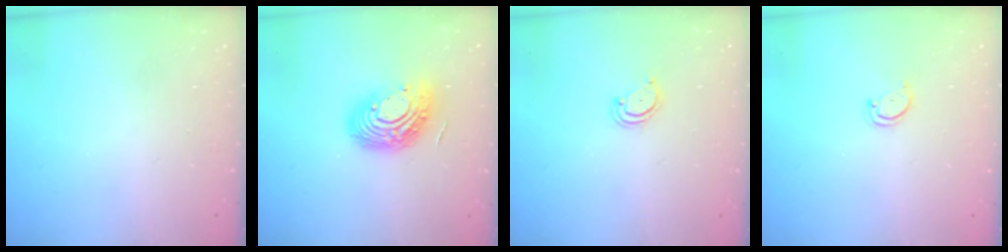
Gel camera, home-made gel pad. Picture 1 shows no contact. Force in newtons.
{"total": 13.3, "press": 13.3, "slide": 1.0}
{"total": 2.5, "press": 2.5, "slide": 0.2}
{"total": 2.8, "press": 2.7, "slide": 0.3}